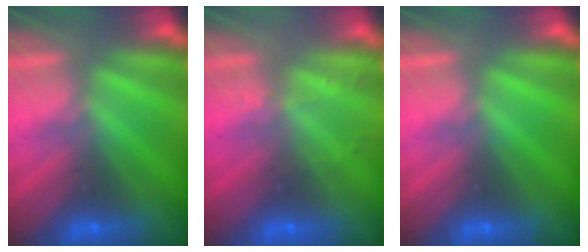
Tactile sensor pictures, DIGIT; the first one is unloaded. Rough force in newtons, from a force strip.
{"total": 1.9}
{"total": 0.0}